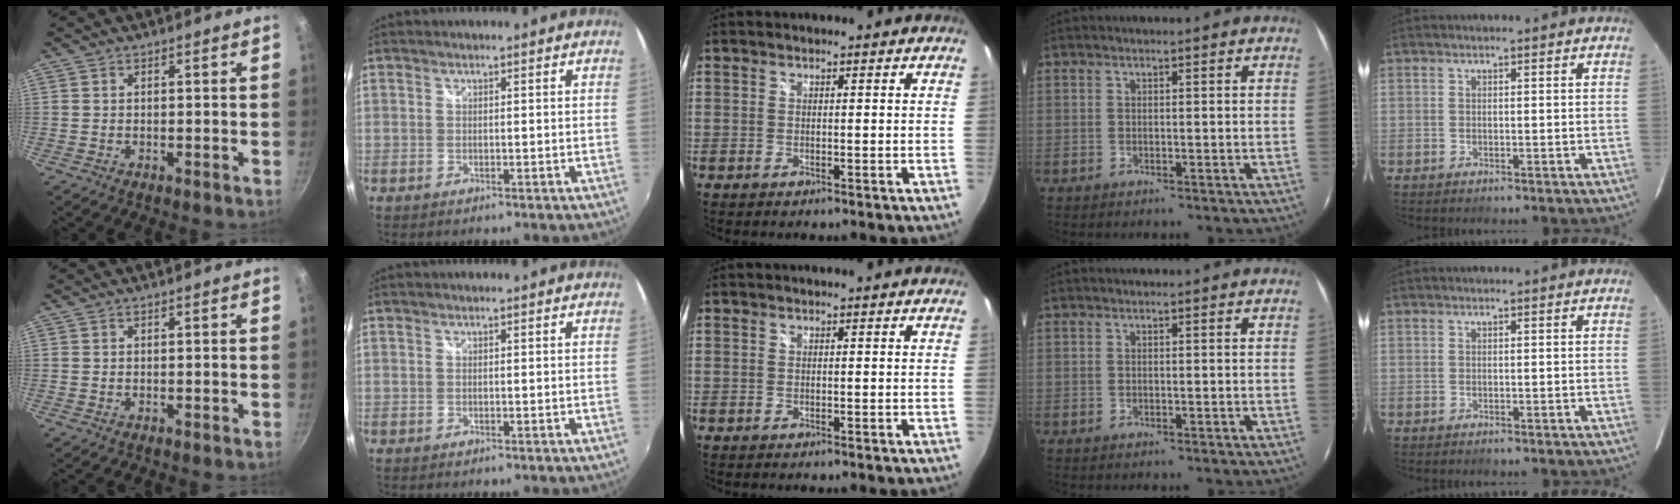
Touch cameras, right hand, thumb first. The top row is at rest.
{}